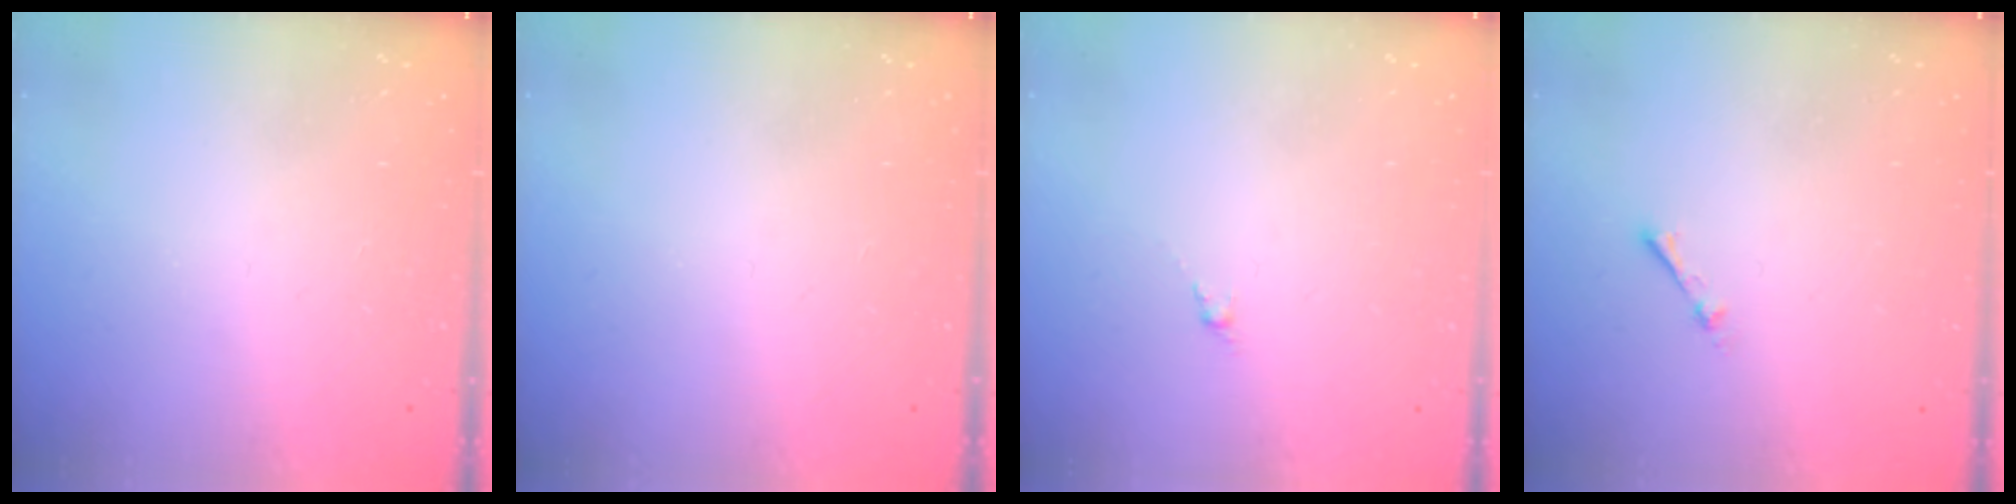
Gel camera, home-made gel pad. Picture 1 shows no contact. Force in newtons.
{"total": 0.0}
{"total": 0.0}
{"total": 1.7, "press": 1.7, "slide": 0.2}